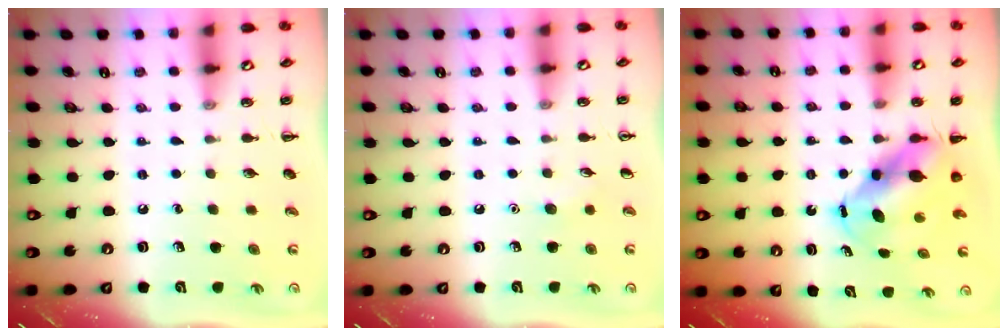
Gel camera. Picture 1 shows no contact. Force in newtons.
{"total": 3.9, "press": 3.8, "slide": 1.0}
{"total": 6.8, "press": 6.6, "slide": 1.5}